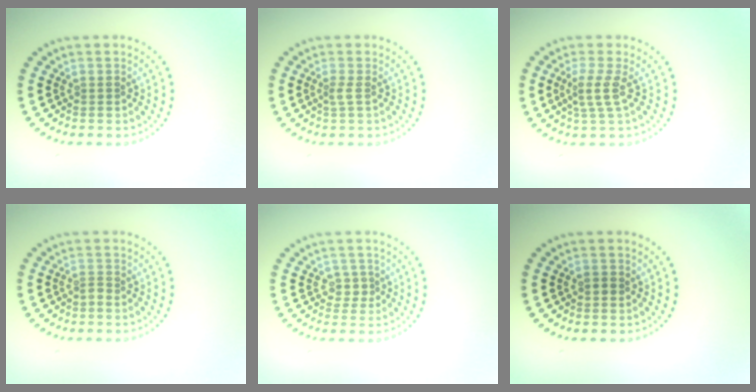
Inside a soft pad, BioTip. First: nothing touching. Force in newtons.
{"total": 0.9, "press": 0.5, "slide": 0.8}
{"total": 2.1, "press": 1.6, "slide": 1.5}
{"total": 0.9, "press": 0.5, "slide": 0.7}
{"total": 1.3, "press": 0.8, "slide": 0.9}
{"total": 0.7, "press": 0.7, "slide": 0.1}